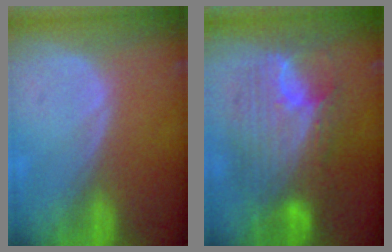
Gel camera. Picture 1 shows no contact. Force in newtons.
{"total": 11.4, "press": 11.3, "slide": 0.9}